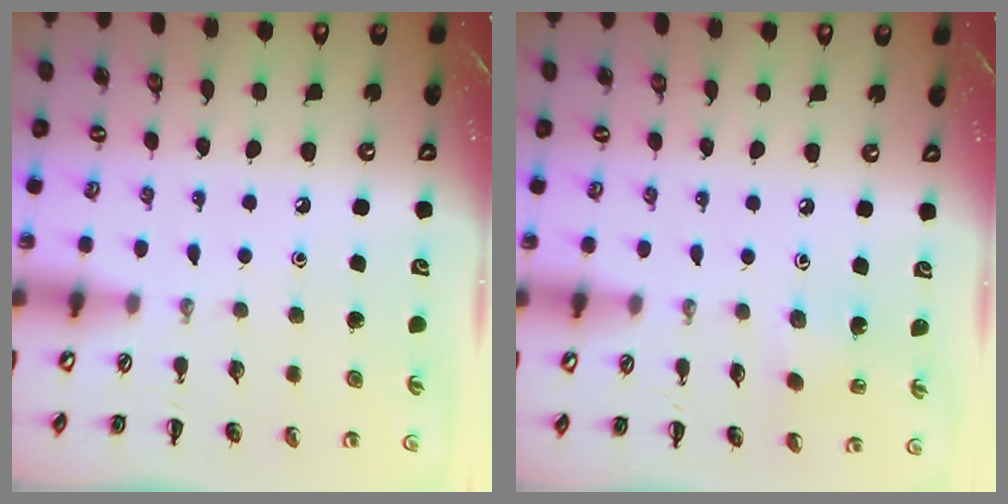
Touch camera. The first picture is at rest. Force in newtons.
{"total": 1.6, "press": 1.5, "slide": 0.6}